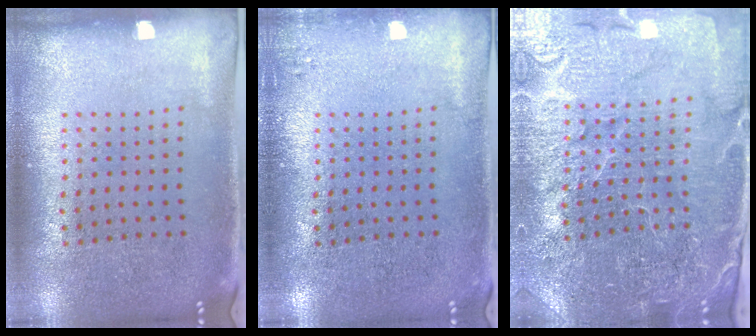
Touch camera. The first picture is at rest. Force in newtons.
{"total": 1.0, "press": 1.0, "slide": 0.2}
{"total": 5.0, "press": 4.7, "slide": 1.8}